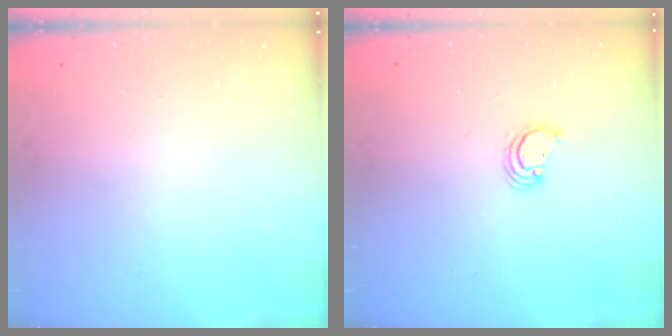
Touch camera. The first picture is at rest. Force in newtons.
{"total": 2.7, "press": 2.7, "slide": 0.2}